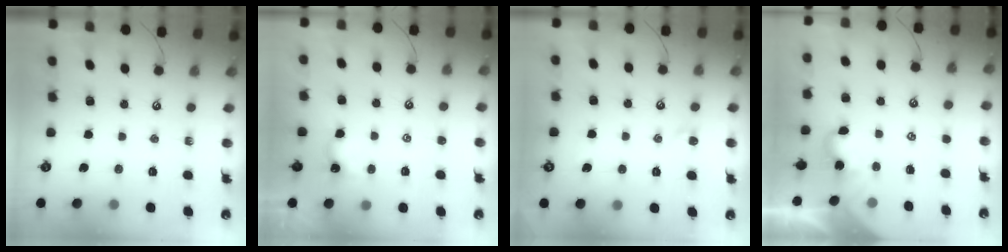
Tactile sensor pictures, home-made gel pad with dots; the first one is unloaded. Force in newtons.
{"total": 0.8, "press": 0.6, "slide": 0.4}
{"total": 1.0, "press": 1.0, "slide": 0.3}
{"total": 2.4, "press": 2.4, "slide": 0.2}